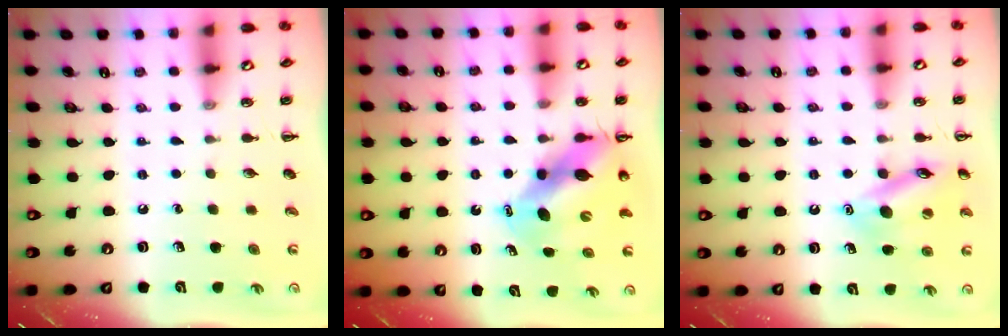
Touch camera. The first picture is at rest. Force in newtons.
{"total": 11.1, "press": 10.6, "slide": 3.0}
{"total": 13.8, "press": 13.8, "slide": 1.5}